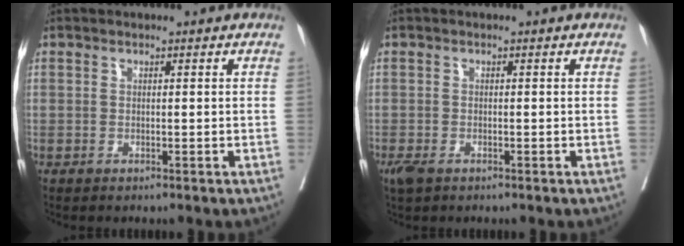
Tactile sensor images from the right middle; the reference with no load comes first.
{"total": 2.7, "force": [-1.8, 1.4, 1.6], "torque": [-0.037, -0.008, -0.028]}